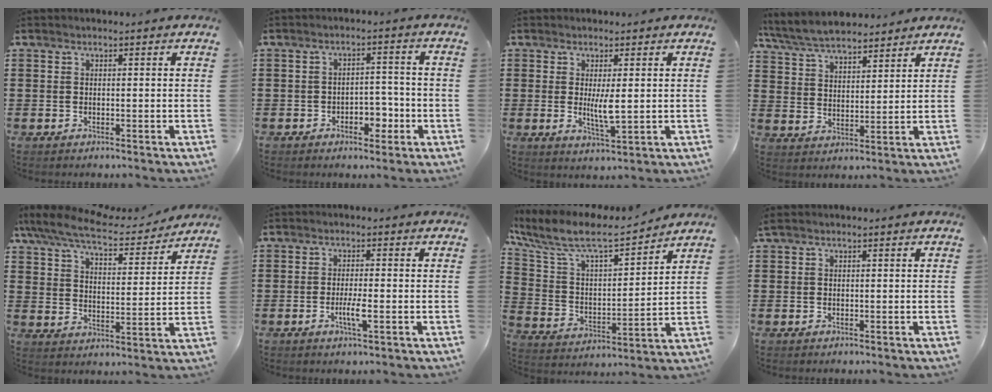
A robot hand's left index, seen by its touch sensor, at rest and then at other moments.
{"total": 3.7, "force": [-2.1, 2.1, 2.3], "torque": [-0.043, 0.006, -0.042]}
{"total": 4.4, "force": [0.5, 0.8, 4.3], "torque": [-0.079, -0.009, 0.004]}
{"total": 6.5, "force": [6.0, 1.5, 1.9], "torque": [-0.061, -0.018, 0.109]}
{"total": 8.2, "force": [7.2, 1.2, 3.7], "torque": [-0.101, -0.035, 0.125]}
{"total": 3.4, "force": [-0.9, 0.4, 3.2], "torque": [-0.062, -0.003, -0.019]}
{"total": 8.5, "force": [7.1, 1.9, 4.3], "torque": [-0.115, -0.043, 0.116]}
{"total": 0.0}